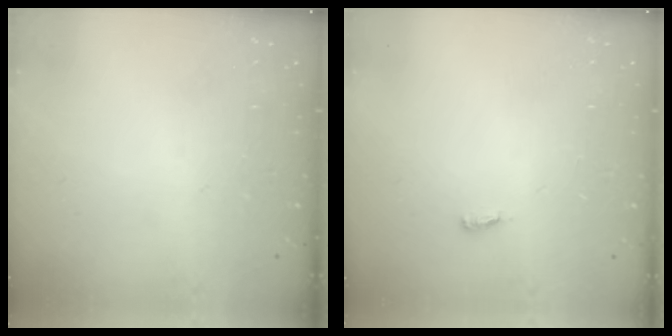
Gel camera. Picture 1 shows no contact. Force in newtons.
{"total": 2.6, "press": 2.4, "slide": 1.0}